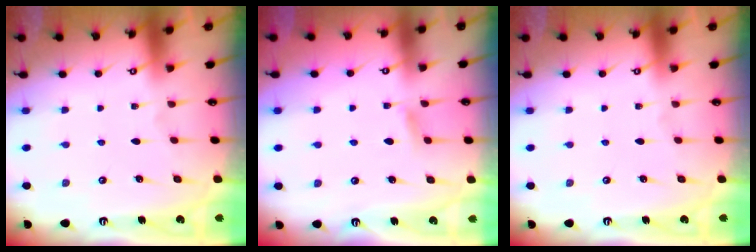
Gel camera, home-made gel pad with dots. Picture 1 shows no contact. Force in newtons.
{"total": 4.9, "press": 4.8, "slide": 0.6}
{"total": 0.0}